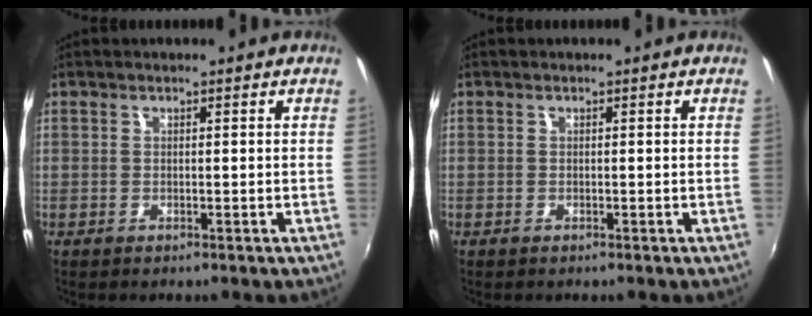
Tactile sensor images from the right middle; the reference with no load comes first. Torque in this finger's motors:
{"motor_torque": [0.90, -1.24, 0.07, 0.07]}